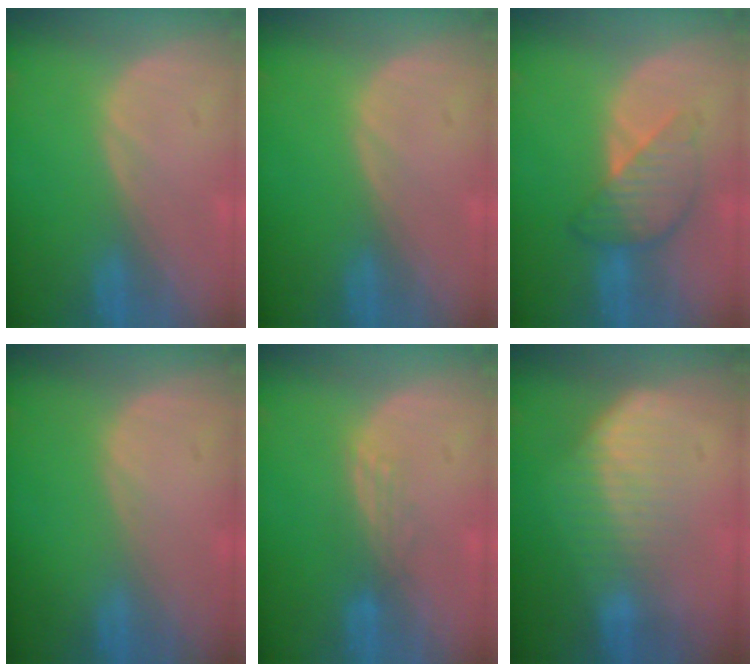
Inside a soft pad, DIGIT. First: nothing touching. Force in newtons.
{"total": 0.0}
{"total": 6.0, "press": 6.0, "slide": 0.4}
{"total": 0.0}
{"total": 2.9, "press": 2.4, "slide": 1.6}
{"total": 7.4, "press": 6.4, "slide": 3.8}